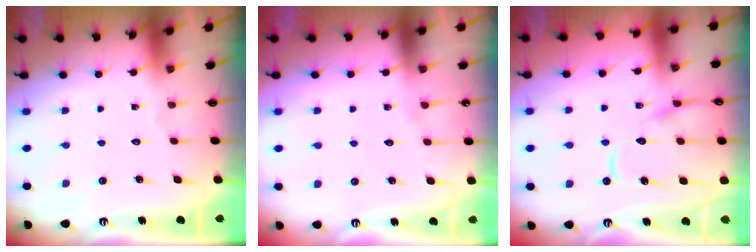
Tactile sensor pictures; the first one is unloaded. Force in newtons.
{"total": 5.4, "press": 5.3, "slide": 0.6}
{"total": 12.7, "press": 12.7, "slide": 1.2}